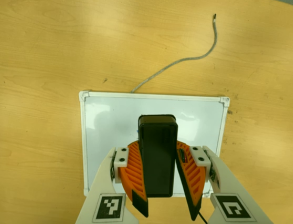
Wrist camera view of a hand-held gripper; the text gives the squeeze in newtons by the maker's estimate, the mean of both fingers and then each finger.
{"total": 11.0, "left": 10.0, "right": 12.0}